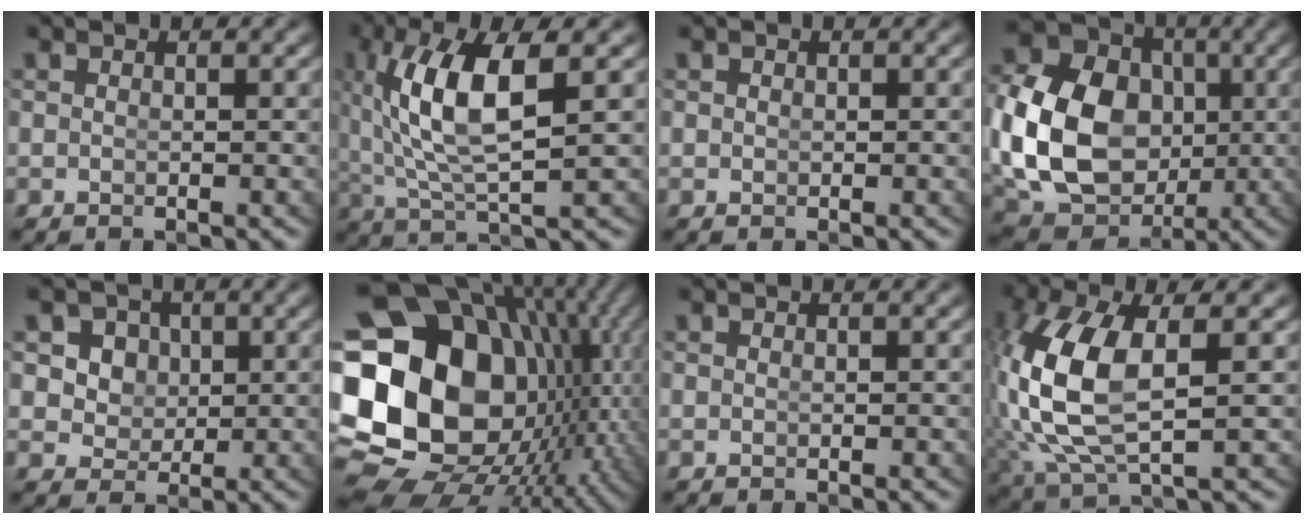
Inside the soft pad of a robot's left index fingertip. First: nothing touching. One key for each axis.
{"total": 6.8, "fx": 1.2, "fy": 2.1, "fz": 6.4, "tx": -0.135, "ty": -0.005, "tz": 0.035}
{"total": 0.0}
{"total": 14.7, "fx": 0.2, "fy": 11.8, "fz": 8.7, "tx": -0.180, "ty": -0.043, "tz": 0.020}
{"total": 8.7, "fx": 2.0, "fy": 7.9, "fz": 3.3, "tx": -0.088, "ty": -0.016, "tz": 0.028}
{"total": 27.8, "fx": -2.7, "fy": 20.5, "fz": 18.6, "tx": -0.344, "ty": -0.087, "tz": -0.017}
{"total": 0.0}
{"total": 8.7, "fx": 0.8, "fy": 4.5, "fz": 7.4, "tx": -0.199, "ty": -0.030, "tz": 0.040}